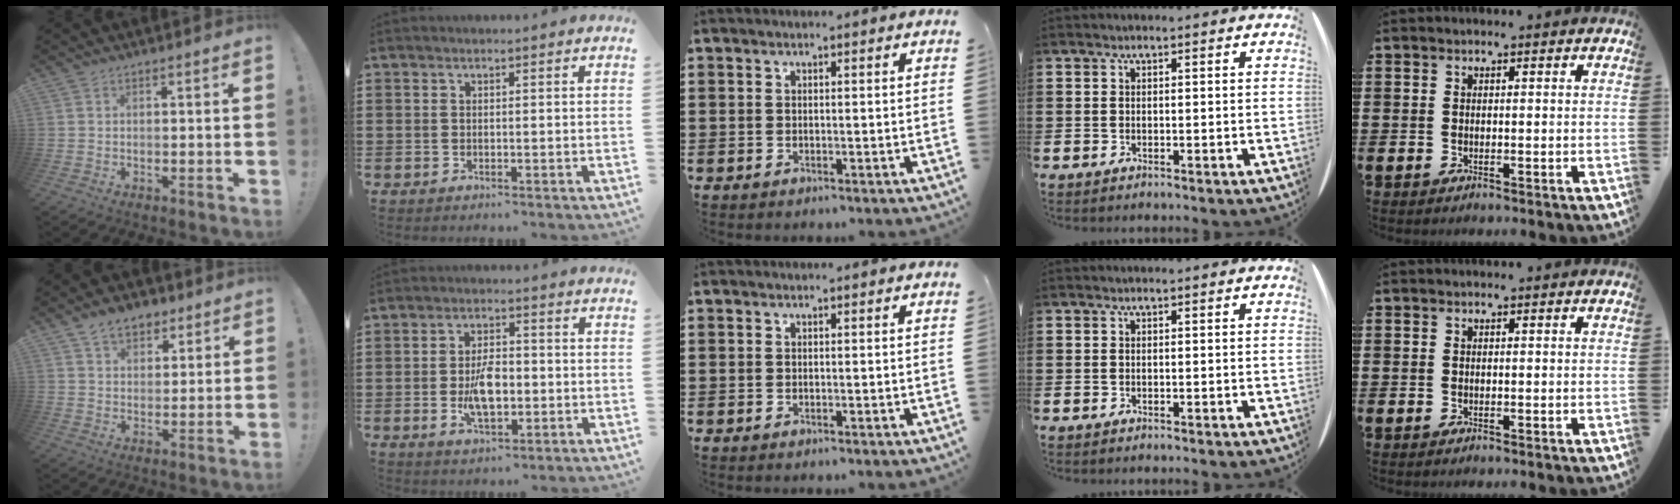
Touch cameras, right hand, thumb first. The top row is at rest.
{"thumb": {"total": 8.1, "force": [5.3, 5.3, 3.1], "torque": [-0.046, -0.019, 0.100]}, "index": {"total": 6.9, "force": [-1.1, 3.4, 6.0], "torque": [-0.117, -0.005, -0.023]}}